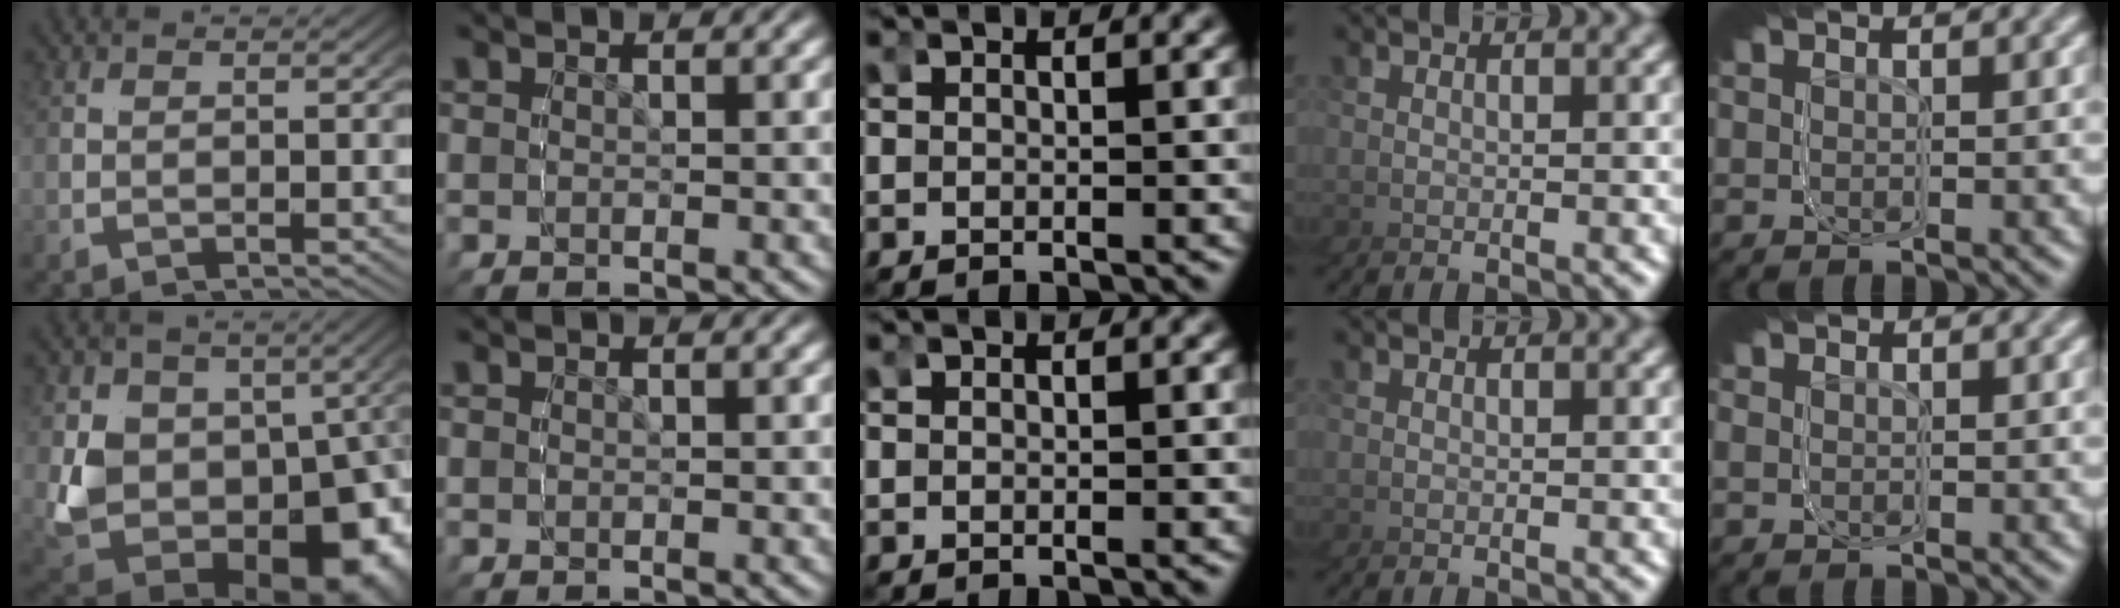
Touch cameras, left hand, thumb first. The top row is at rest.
{"thumb": {"total": 19.0, "force": [-0.5, 14.4, 12.4], "torque": [-0.221, -0.016, -0.026]}, "little": {"total": 0.7, "force": [-0.2, 0.6, 0.2], "torque": [0.000, -0.003, -0.003]}}